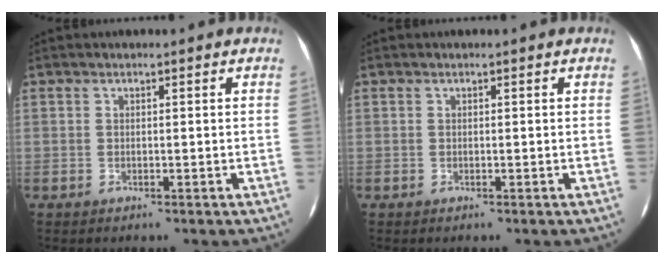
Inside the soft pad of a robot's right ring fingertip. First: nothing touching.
{"total": 0.0}